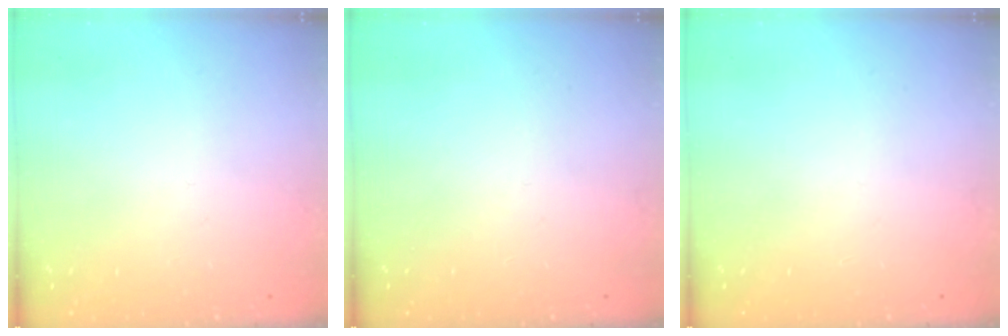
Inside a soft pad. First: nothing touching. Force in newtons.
{"total": 0.0}
{"total": 0.0}